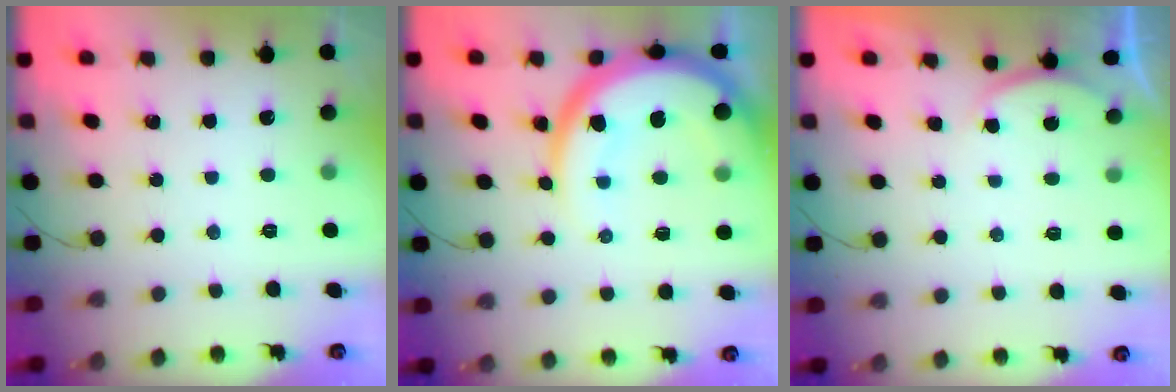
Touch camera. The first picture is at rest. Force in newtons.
{"total": 16.4, "press": 16.3, "slide": 1.5}
{"total": 2.8, "press": 2.7, "slide": 0.6}